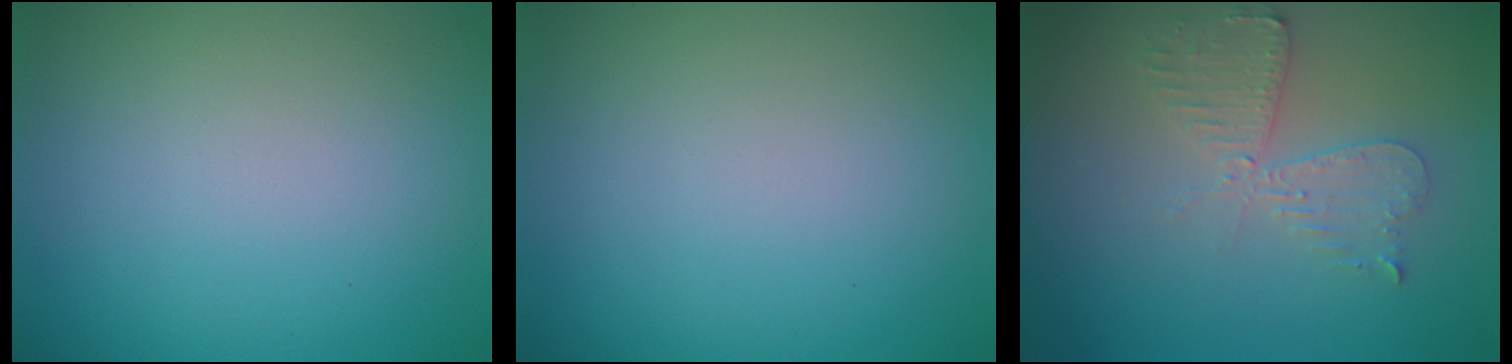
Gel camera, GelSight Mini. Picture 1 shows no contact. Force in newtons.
{"total": 0.0}
{"total": 3.5, "press": 3.5, "slide": 0.5}